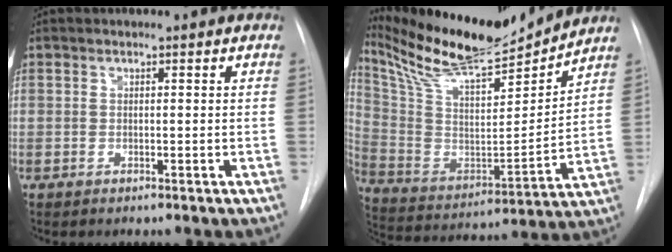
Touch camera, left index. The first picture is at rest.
{"total": 20.8, "force": [18.9, 2.1, 8.3], "torque": [-0.168, -0.016, 0.324]}